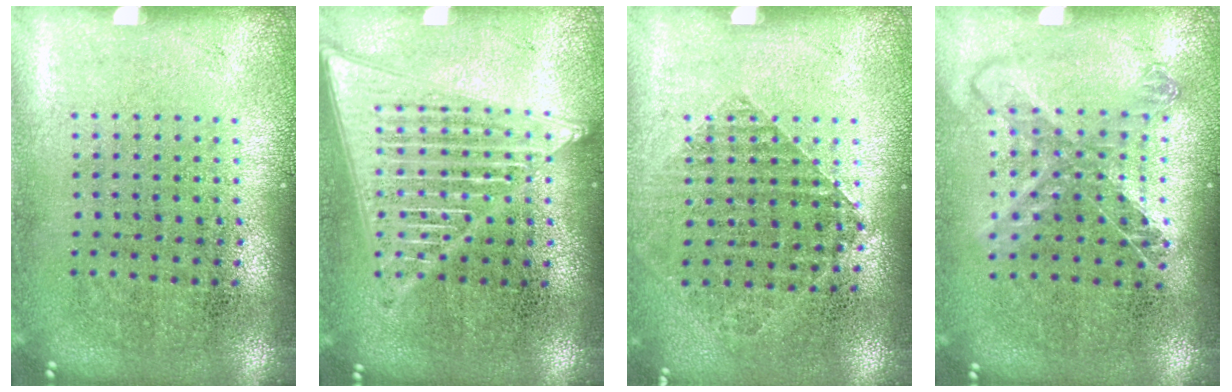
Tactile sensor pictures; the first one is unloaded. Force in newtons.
{"total": 3.2, "press": 3.2, "slide": 0.4}
{"total": 0.9, "press": 0.9, "slide": 0.2}
{"total": 1.2, "press": 1.0, "slide": 0.6}